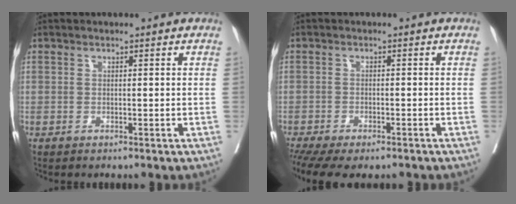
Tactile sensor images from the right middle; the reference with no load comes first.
{"total": 10.2, "force": [-8.0, 3.3, 5.3], "torque": [-0.097, -0.007, -0.117]}